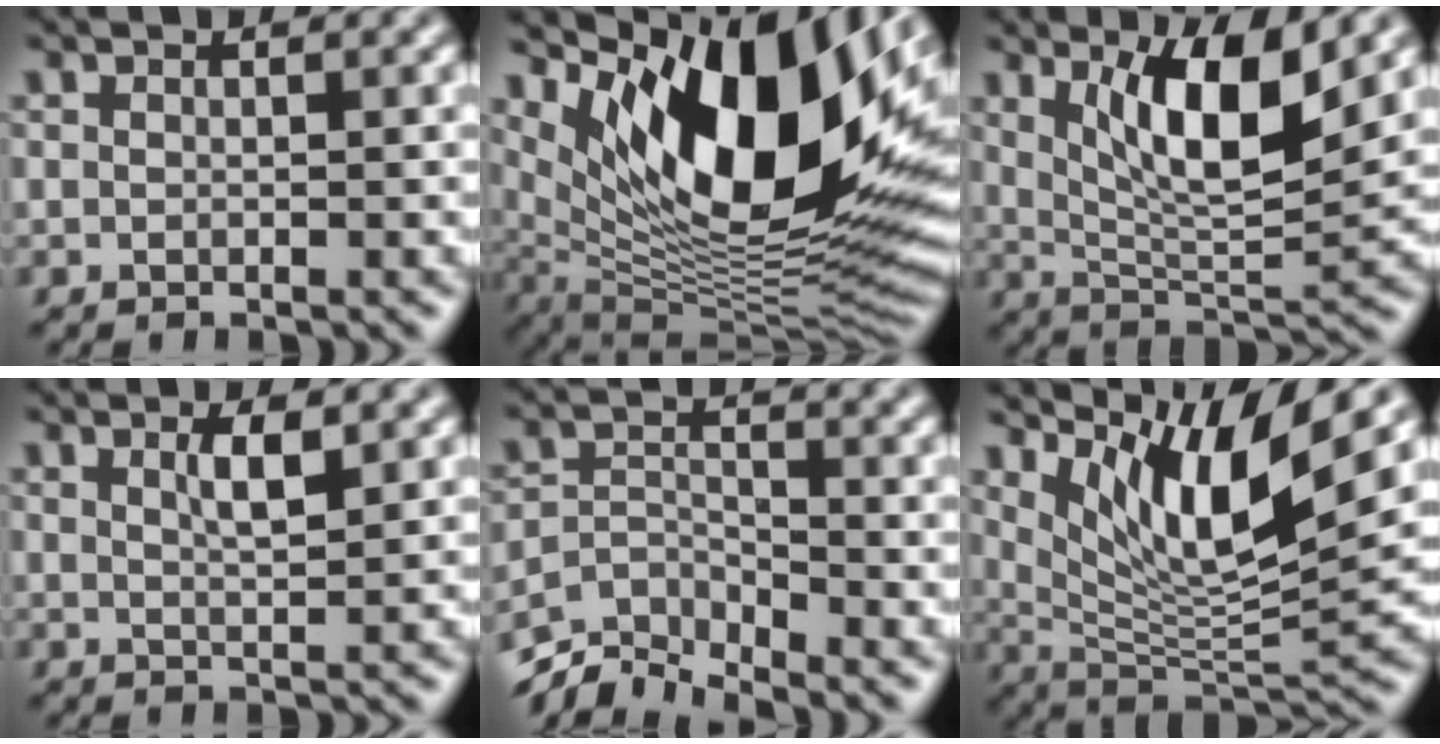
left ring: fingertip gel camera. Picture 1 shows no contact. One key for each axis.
{"total": 16.1, "fx": 5.8, "fy": 7.2, "fz": 13.2, "tx": -0.202, "ty": -0.004, "tz": 0.098}
{"total": 7.2, "fx": 2.8, "fy": 2.0, "fz": 6.3, "tx": -0.114, "ty": -0.011, "tz": 0.055}
{"total": 2.0, "fx": 1.0, "fy": 0.4, "fz": 1.6, "tx": -0.030, "ty": 0.001, "tz": 0.015}
{"total": 5.1, "fx": -4.7, "fy": 1.5, "fz": 1.5, "tx": -0.023, "ty": -0.009, "tz": -0.094}
{"total": 9.2, "fx": 5.1, "fy": 2.0, "fz": 7.4, "tx": -0.125, "ty": -0.014, "tz": 0.099}